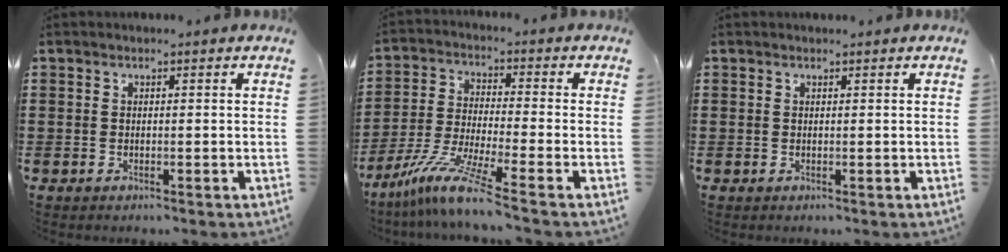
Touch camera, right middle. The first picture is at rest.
{"total": 9.1, "force": [-6.9, 0.1, 5.9], "torque": [-0.125, -0.010, -0.137]}
{"total": 0.0}